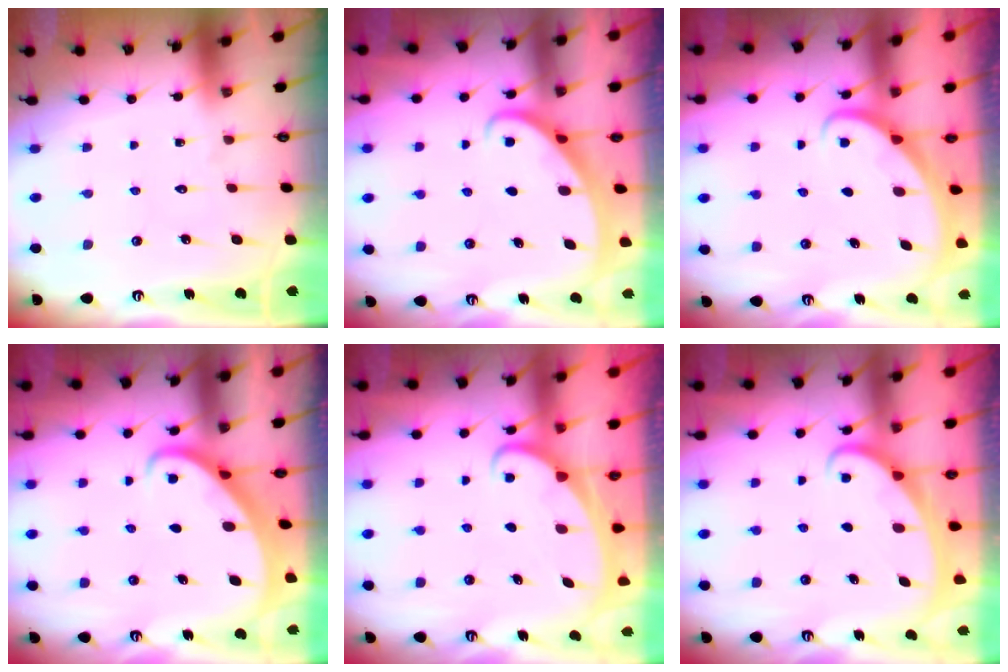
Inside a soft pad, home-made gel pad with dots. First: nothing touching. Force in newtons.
{"total": 2.2, "press": 2.2, "slide": 0.2}
{"total": 2.2, "press": 2.2, "slide": 0.1}
{"total": 2.7, "press": 2.7, "slide": 0.3}
{"total": 2.0, "press": 2.0, "slide": 0.3}
{"total": 2.3, "press": 2.3, "slide": 0.4}